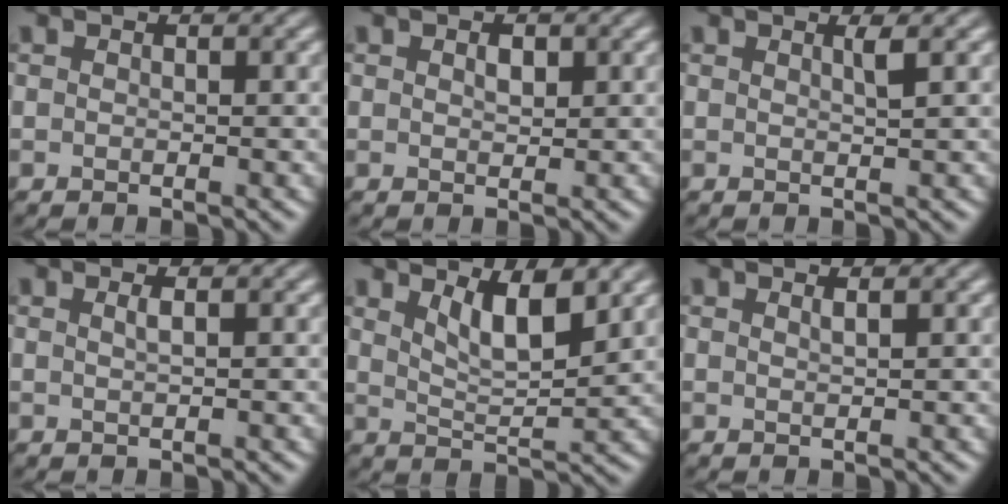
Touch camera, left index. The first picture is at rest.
{"total": 1.1, "force": [0.5, 0.6, 0.8], "torque": [-0.014, 0.000, 0.009]}
{"total": 1.1, "force": [0.5, 0.2, 1.0], "torque": [-0.011, -0.001, 0.006]}
{"total": 1.0, "force": [0.4, 0.3, 0.8], "torque": [-0.009, 0.003, 0.004]}
{"total": 4.2, "force": [2.5, 1.1, 3.1], "torque": [-0.059, -0.008, 0.047]}
{"total": 0.8, "force": [0.5, 0.3, 0.5], "torque": [-0.001, 0.001, 0.008]}